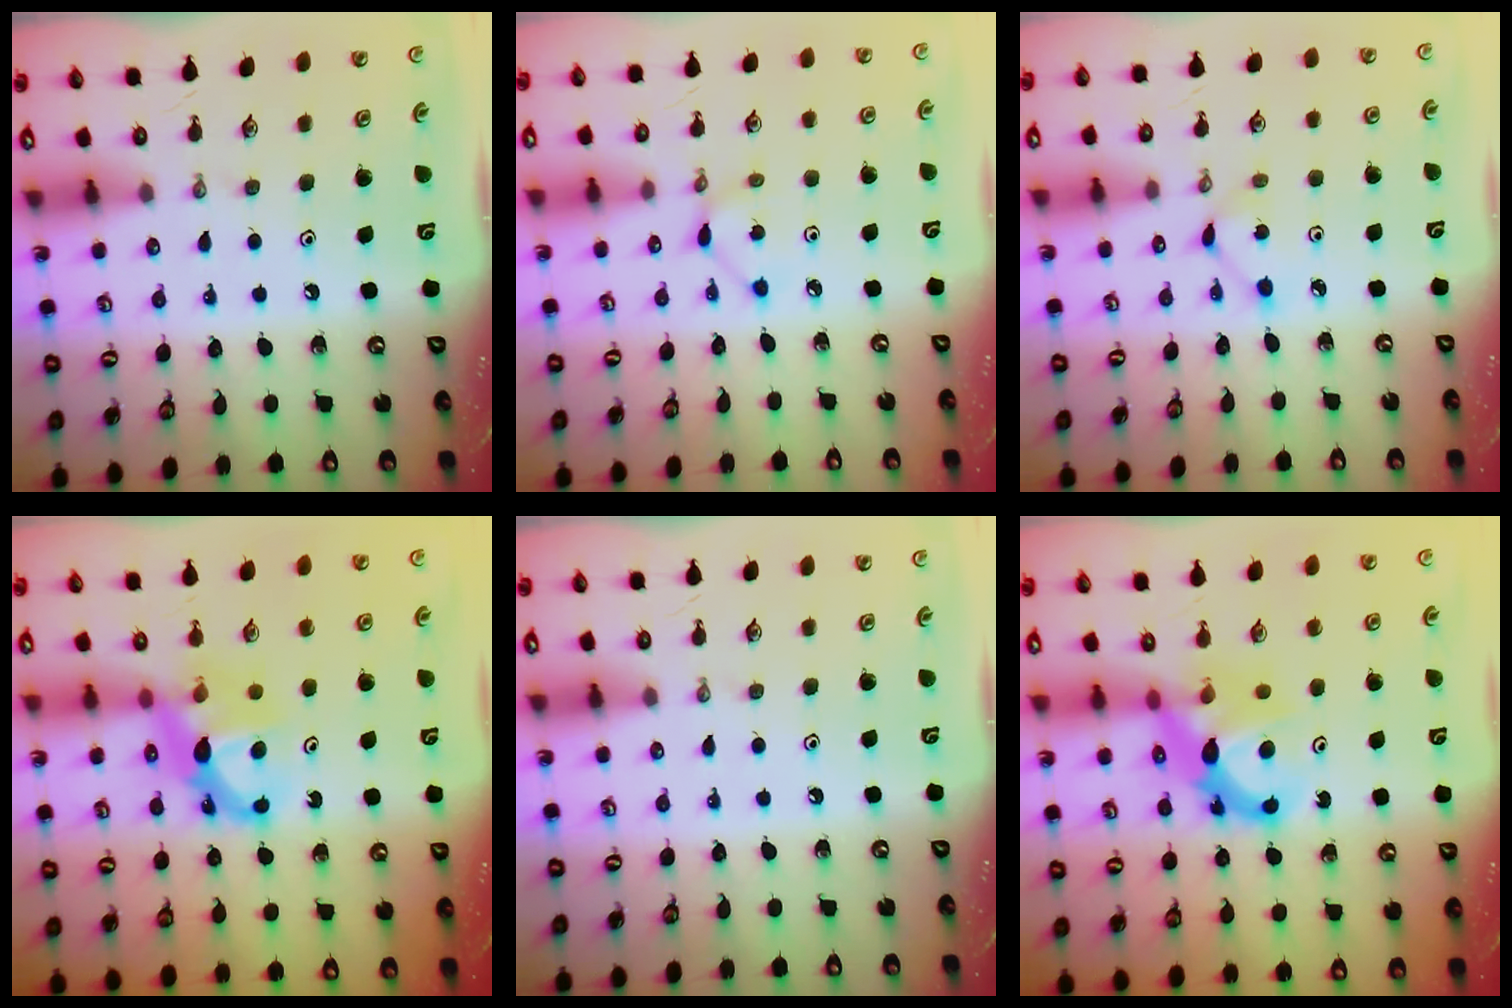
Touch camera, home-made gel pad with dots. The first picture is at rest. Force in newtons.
{"total": 2.4, "press": 2.4, "slide": 0.1}
{"total": 3.9, "press": 3.9, "slide": 0.2}
{"total": 8.2, "press": 8.2, "slide": 0.2}
{"total": 0.0}
{"total": 7.6, "press": 7.5, "slide": 0.6}